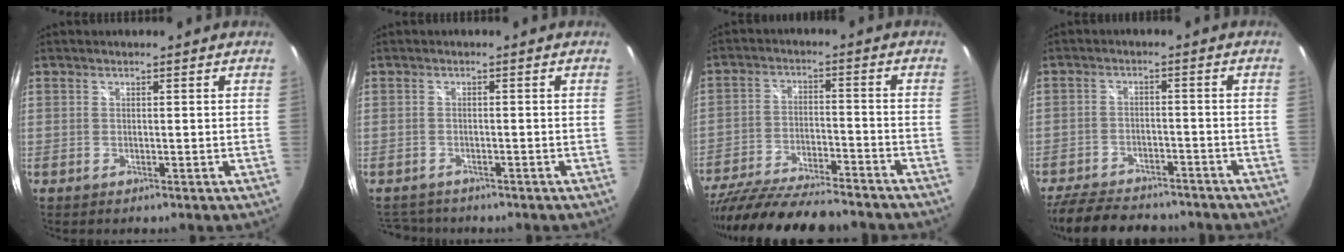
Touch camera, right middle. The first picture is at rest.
{"total": 5.1, "force": [-4.3, 2.1, 1.6], "torque": [-0.040, -0.005, -0.065]}
{"total": 21.1, "force": [-18.0, 4.6, 10.0], "torque": [-0.196, -0.038, -0.277]}
{"total": 15.4, "force": [-12.7, 5.7, 6.6], "torque": [-0.151, -0.006, -0.186]}